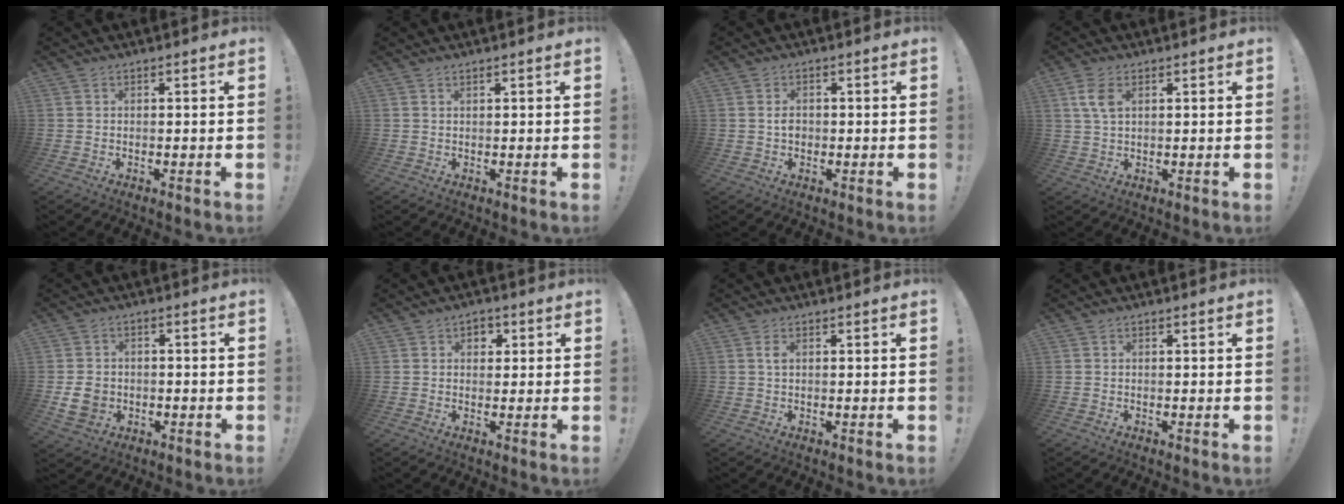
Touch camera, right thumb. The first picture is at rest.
{"total": 0.6, "force": [0.5, 0.0, 0.3], "torque": [0.000, -0.003, 0.008]}
{"total": 2.1, "force": [0.0, 1.7, 1.3], "torque": [-0.025, 0.004, 0.000]}
{"total": 5.4, "force": [2.0, 3.1, 3.9], "torque": [-0.076, -0.003, 0.037]}
{"total": 7.0, "force": [-1.4, 5.9, 3.6], "torque": [-0.058, 0.008, -0.023]}
{"total": 2.2, "force": [0.4, 2.0, 0.8], "torque": [-0.011, 0.001, 0.005]}
{"total": 1.5, "force": [0.4, 0.8, 1.2], "torque": [-0.025, 0.004, 0.007]}
{"total": 0.0}